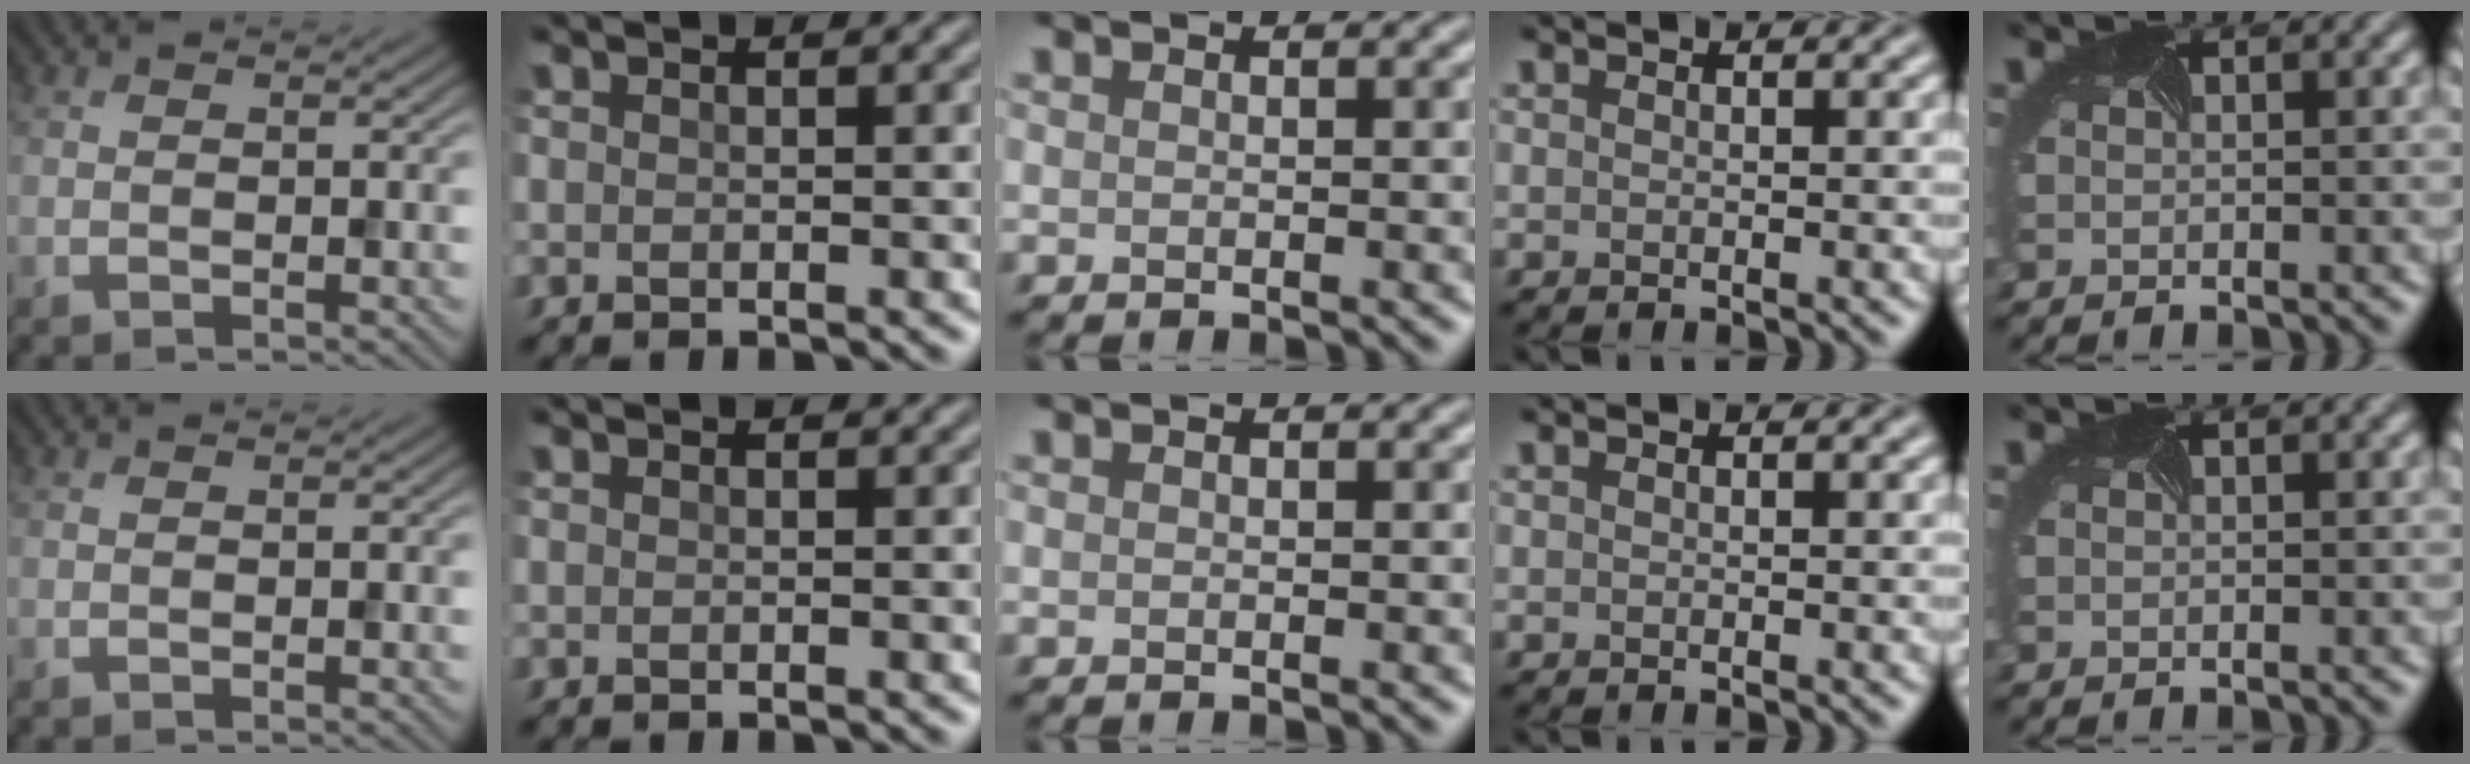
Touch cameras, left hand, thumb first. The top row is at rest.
{}